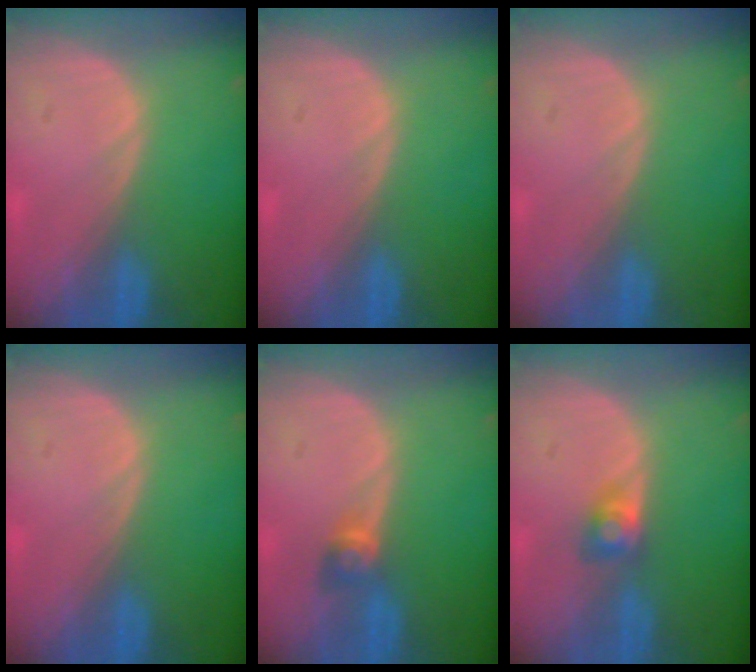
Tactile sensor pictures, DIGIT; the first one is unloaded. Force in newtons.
{"total": 0.0}
{"total": 0.0}
{"total": 0.0}
{"total": 2.6, "press": 2.4, "slide": 1.0}
{"total": 2.7, "press": 2.5, "slide": 1.0}